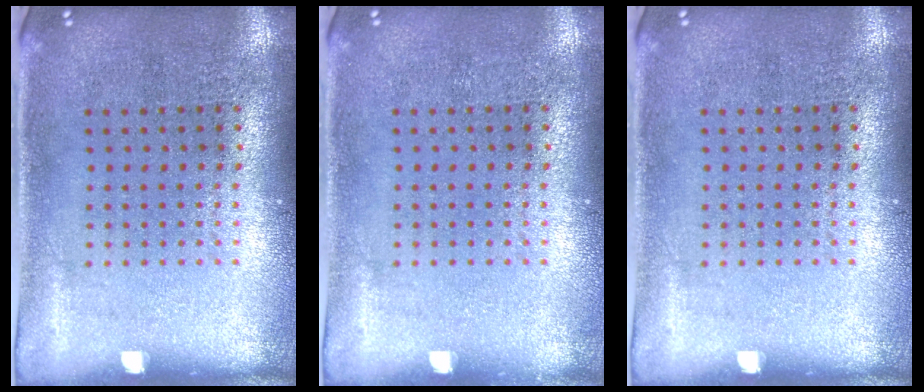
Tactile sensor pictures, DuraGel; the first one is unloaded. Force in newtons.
{"total": 0.0}
{"total": 0.0}